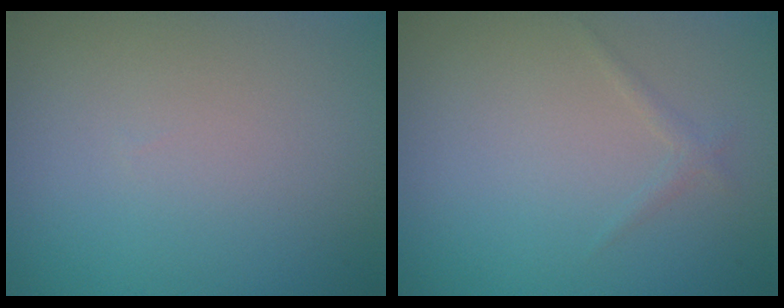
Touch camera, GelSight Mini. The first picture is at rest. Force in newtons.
{"total": 0.7, "press": 0.7, "slide": 0.0}